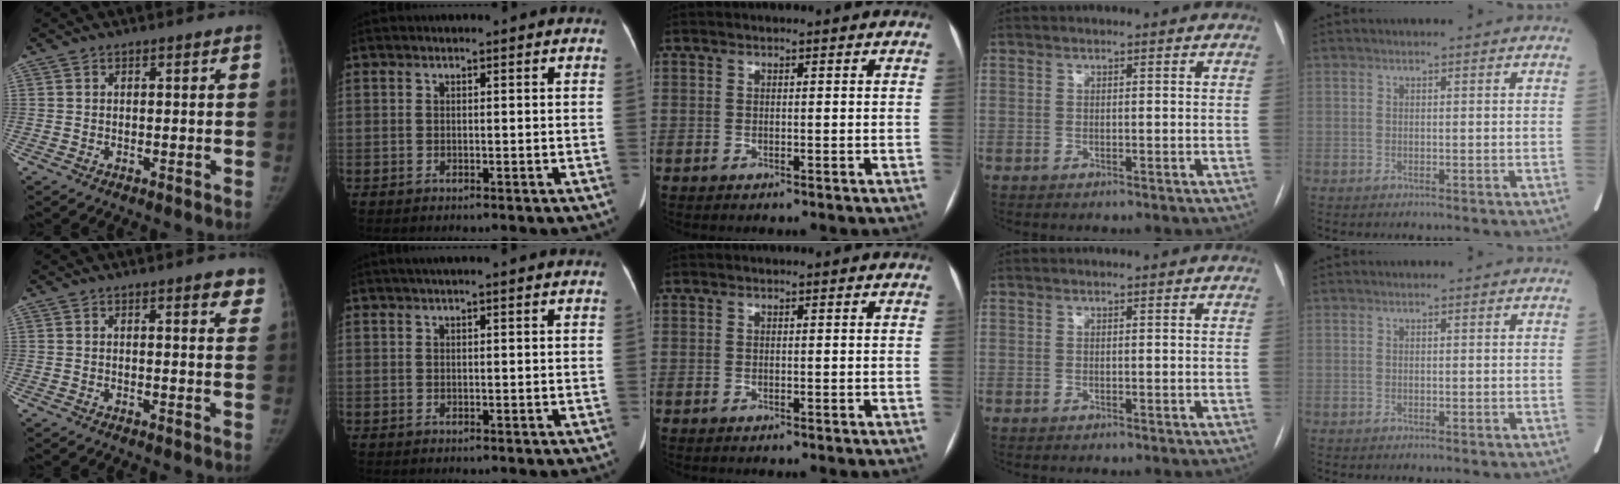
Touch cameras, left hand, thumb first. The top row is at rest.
{"thumb": {"total": 3.9, "force": [2.6, 1.1, 2.6], "torque": [-0.015, -0.011, 0.027]}, "index": {"total": 4.1, "force": [3.3, -0.2, 2.3], "torque": [-0.031, 0.034, 0.044]}}